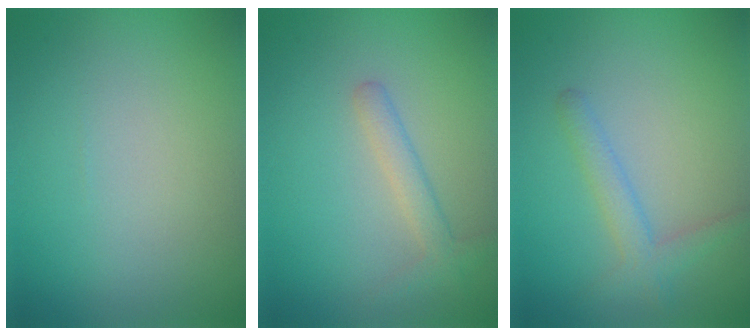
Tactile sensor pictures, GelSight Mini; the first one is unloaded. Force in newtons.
{"total": 2.0, "press": 2.0, "slide": 0.0}
{"total": 2.4, "press": 2.4, "slide": 0.1}